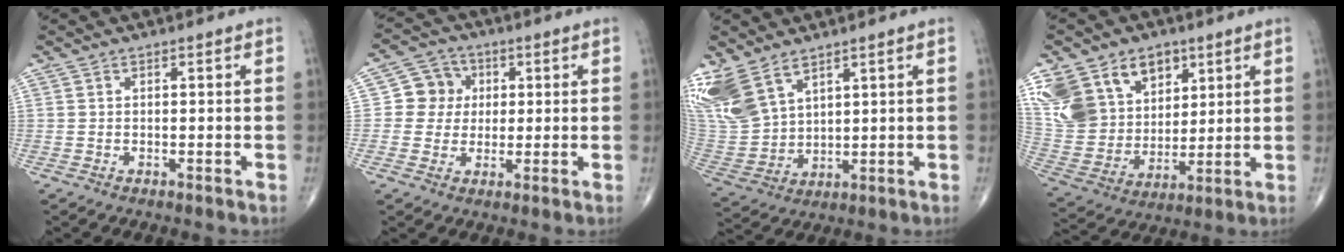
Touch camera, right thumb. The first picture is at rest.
{"total": 6.7, "force": [0.8, 6.4, 1.9], "torque": [0.007, 0.009, 0.003]}
{"total": 14.9, "force": [9.2, 7.8, 8.7], "torque": [-0.196, -0.027, 0.203]}
{"total": 19.8, "force": [9.3, 14.2, 10.1], "torque": [-0.183, -0.009, 0.190]}